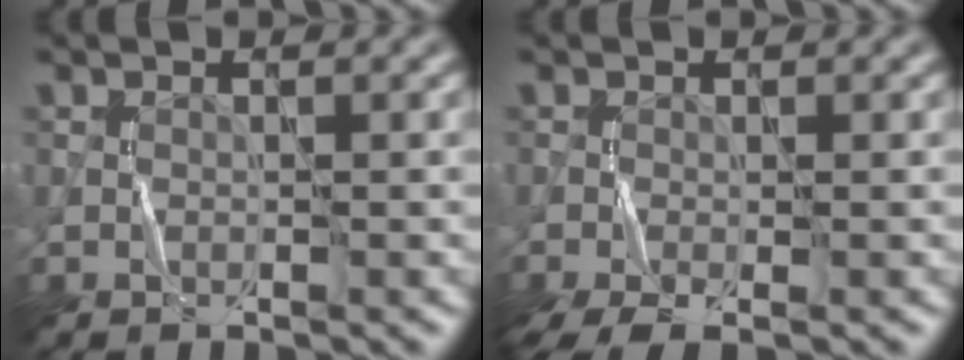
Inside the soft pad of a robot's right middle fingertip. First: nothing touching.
{"total": 3.4, "force": [-2.2, 1.0, 2.4], "torque": [-0.053, -0.011, -0.043]}